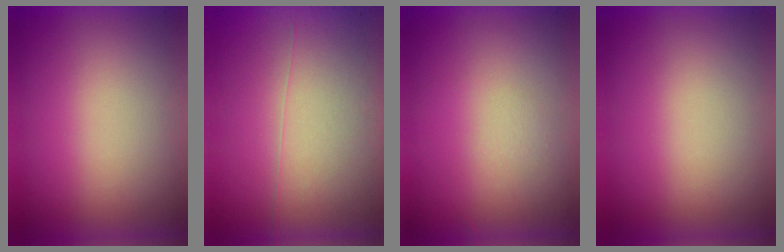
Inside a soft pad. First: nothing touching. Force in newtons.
{"total": 6.8}
{"total": 1.3}
{"total": 0.0}